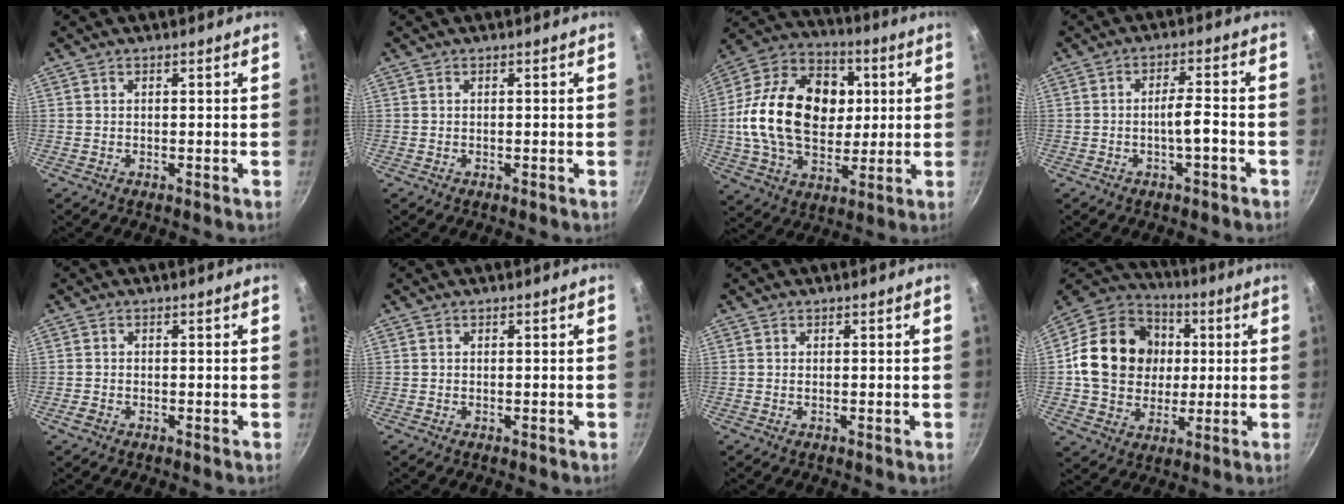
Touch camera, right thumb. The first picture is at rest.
{"total": 0.0}
{"total": 24.7, "force": [2.2, 17.5, 17.3], "torque": [-0.273, 0.021, 0.031]}
{"total": 4.4, "force": [-2.0, 1.1, 3.8], "torque": [-0.060, 0.024, -0.032]}
{"total": 1.2, "force": [-0.7, 0.8, 0.6], "torque": [-0.014, 0.002, -0.015]}
{"total": 0.0}
{"total": 0.0}
{"total": 20.2, "force": [1.8, 16.9, 10.9], "torque": [-0.167, 0.024, 0.028]}